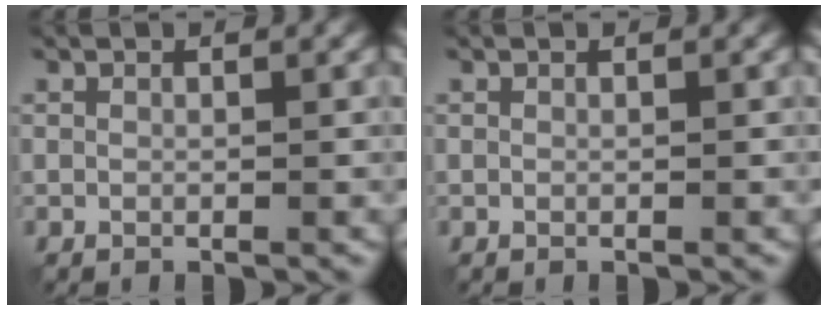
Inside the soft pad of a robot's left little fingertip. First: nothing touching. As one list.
[{"total": 0.0}]